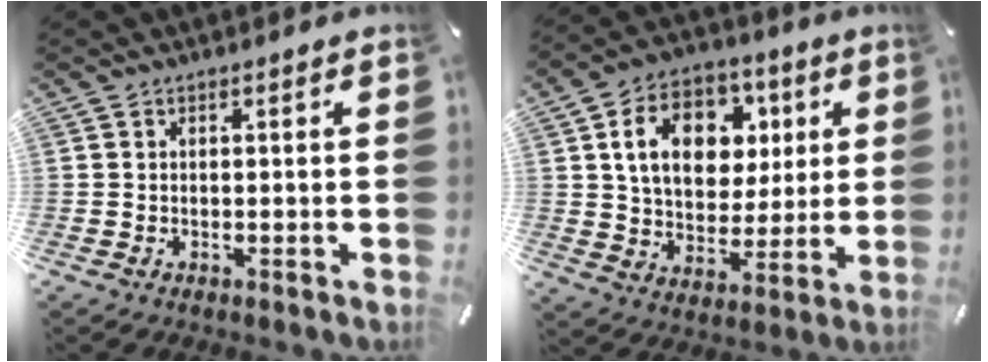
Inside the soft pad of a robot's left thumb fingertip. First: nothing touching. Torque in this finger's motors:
{"motor_torque": [2.47, 2.54, 1.04, -0.79, 0.36]}